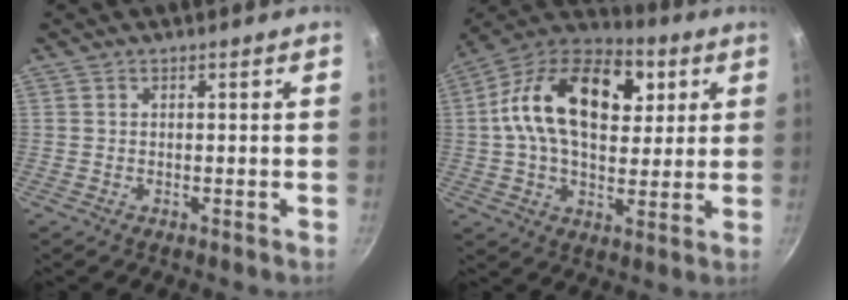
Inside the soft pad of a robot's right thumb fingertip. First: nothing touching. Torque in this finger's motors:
{"motor_torque": [2.40, 2.61, 1.00, -0.74, 0.53]}